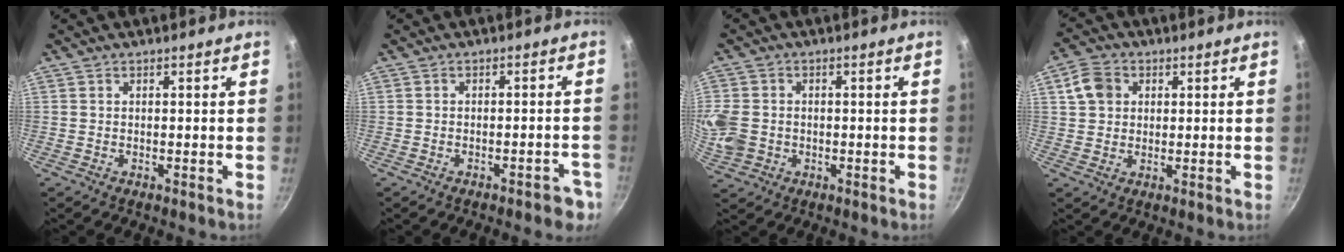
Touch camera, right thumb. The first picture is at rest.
{"total": 4.7, "force": [-2.9, 1.8, 3.2], "torque": [-0.023, 0.034, -0.022]}
{"total": 10.4, "force": [-0.8, 8.9, 5.4], "torque": [-0.137, 0.009, -0.015]}
{"total": 6.0, "force": [1.7, 4.9, 2.9], "torque": [-0.035, 0.007, 0.024]}